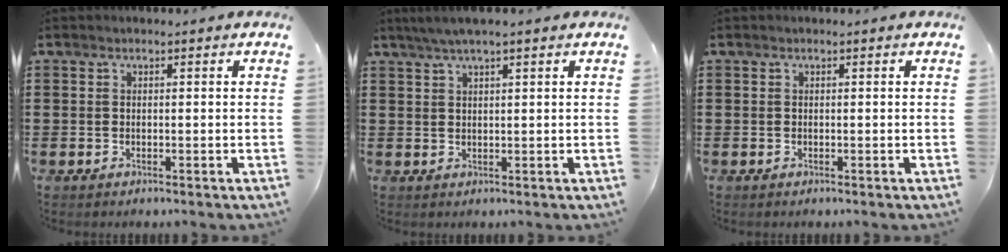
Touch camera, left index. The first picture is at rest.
{"total": 2.4, "force": [1.7, -0.1, 1.8], "torque": [-0.035, 0.002, 0.030]}
{"total": 0.0}